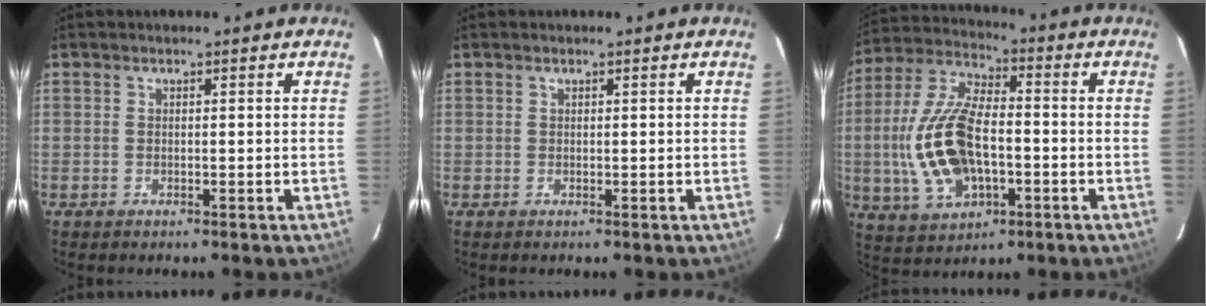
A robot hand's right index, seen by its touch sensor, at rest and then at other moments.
{"total": 0.0}
{"total": 17.1, "force": [-2.6, 9.0, 14.4], "torque": [-0.313, 0.005, -0.040]}